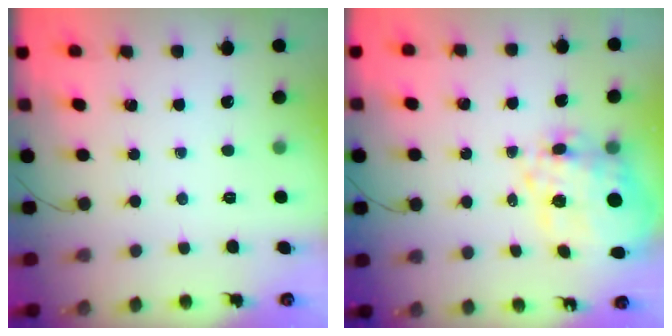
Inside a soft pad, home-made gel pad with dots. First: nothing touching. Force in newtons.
{"total": 10.9, "press": 10.1, "slide": 4.2}